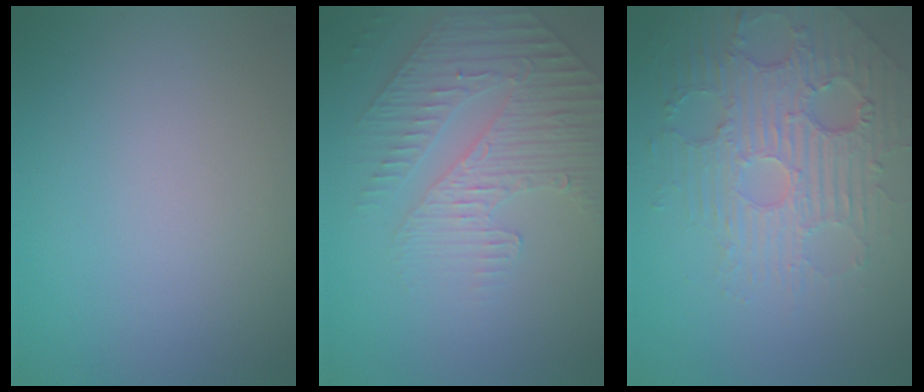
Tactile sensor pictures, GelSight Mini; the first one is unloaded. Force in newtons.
{"total": 4.5, "press": 3.5, "slide": 2.9}
{"total": 4.8, "press": 4.3, "slide": 2.2}